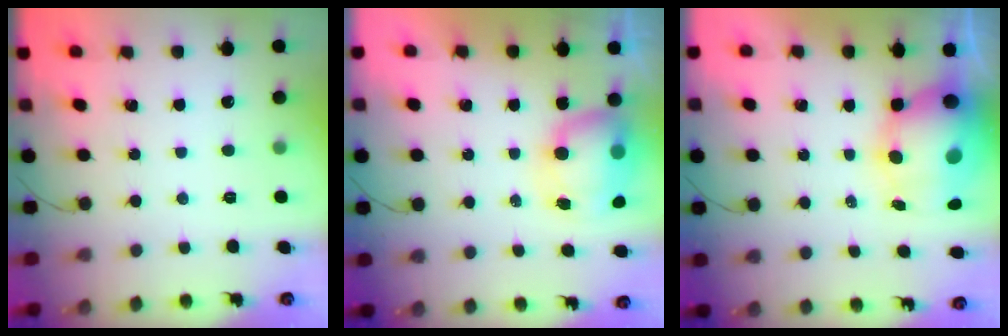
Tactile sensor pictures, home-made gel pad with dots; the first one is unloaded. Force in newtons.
{"total": 9.2, "press": 8.9, "slide": 2.4}
{"total": 11.9, "press": 11.4, "slide": 3.2}